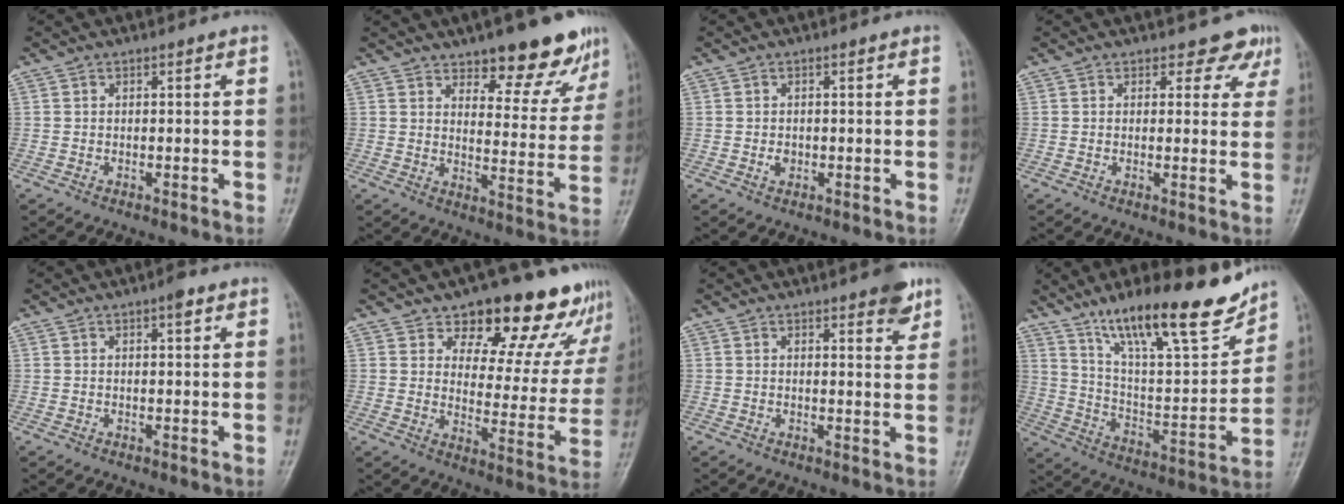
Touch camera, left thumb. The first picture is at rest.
{"total": 12.6, "force": [9.2, 4.9, 7.1], "torque": [-0.041, -0.060, 0.130]}
{"total": 1.4, "force": [-0.2, 1.0, 0.8], "torque": [-0.010, 0.001, -0.002]}
{"total": 4.2, "force": [3.2, 2.6, 0.8], "torque": [0.022, -0.020, 0.025]}
{"total": 2.0, "force": [1.1, 0.6, 1.5], "torque": [-0.020, -0.001, 0.013]}
{"total": 18.2, "force": [14.2, 8.2, 7.7], "torque": [-0.032, -0.090, 0.175]}
{"total": 4.9, "force": [3.2, 1.4, 3.5], "torque": [-0.033, -0.016, 0.036]}
{"total": 23.0, "force": [16.1, 6.0, 15.3], "torque": [-0.211, -0.072, 0.272]}